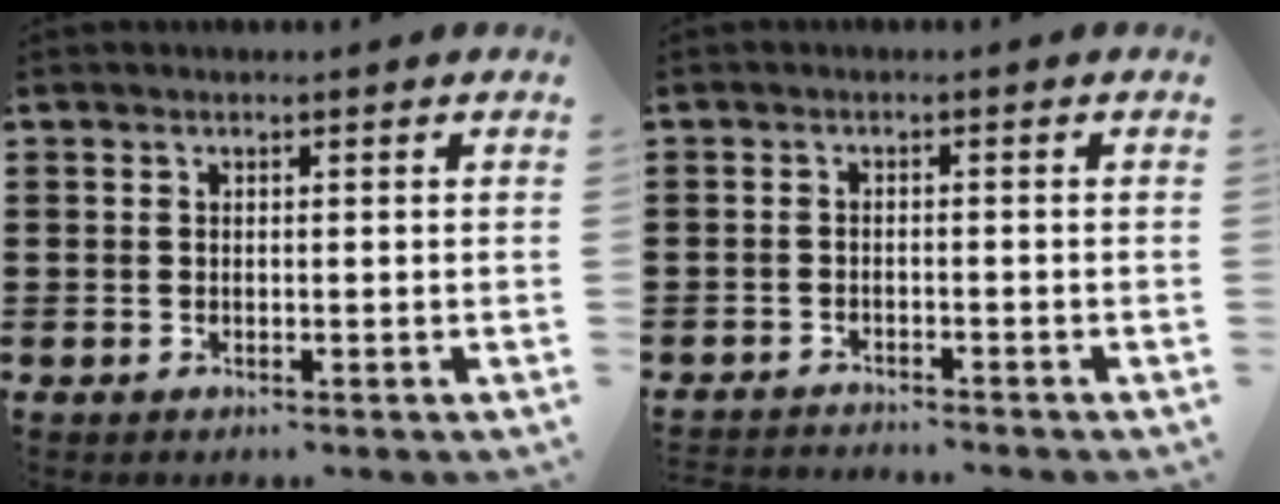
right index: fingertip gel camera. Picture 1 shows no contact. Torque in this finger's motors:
{"motor_torque": [-1.32, 0.82, -1.05, -0.08]}